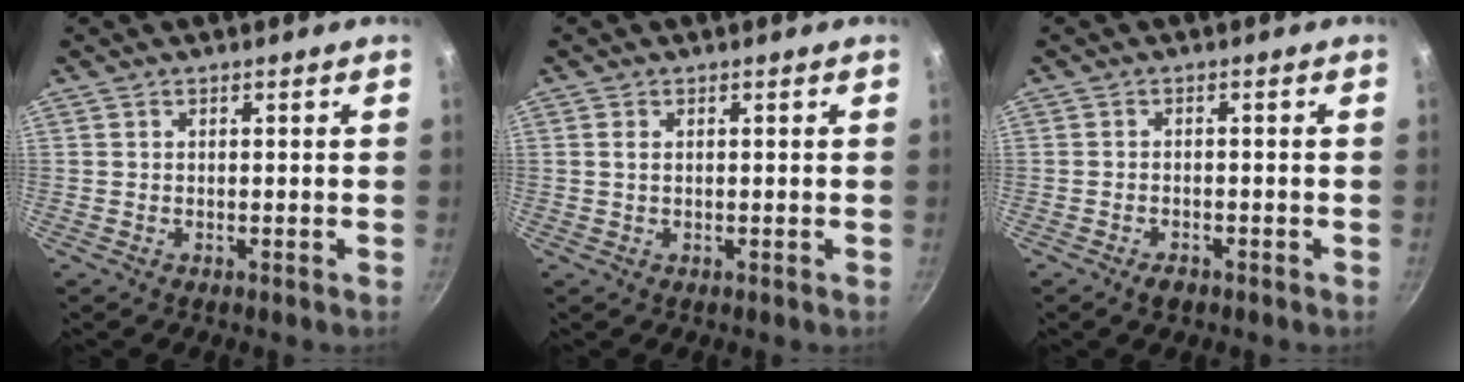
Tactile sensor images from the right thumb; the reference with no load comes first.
{"total": 1.2, "force": [0.3, 0.7, 0.9], "torque": [-0.017, 0.002, 0.004]}
{"total": 2.4, "force": [-1.6, 1.3, 1.2], "torque": [-0.021, 0.015, -0.024]}